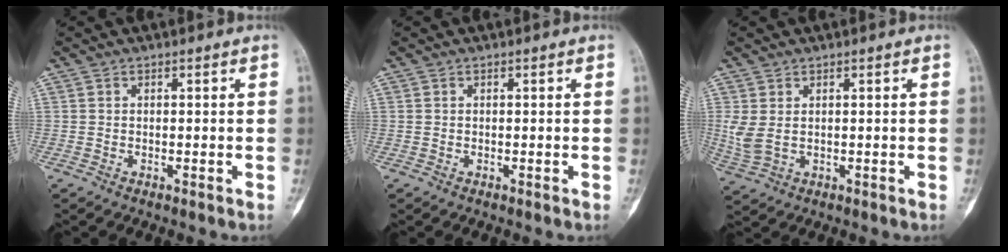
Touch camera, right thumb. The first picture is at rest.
{"total": 0.0}
{"total": 4.5, "force": [0.6, 2.6, 3.6], "torque": [-0.097, 0.002, 0.023]}